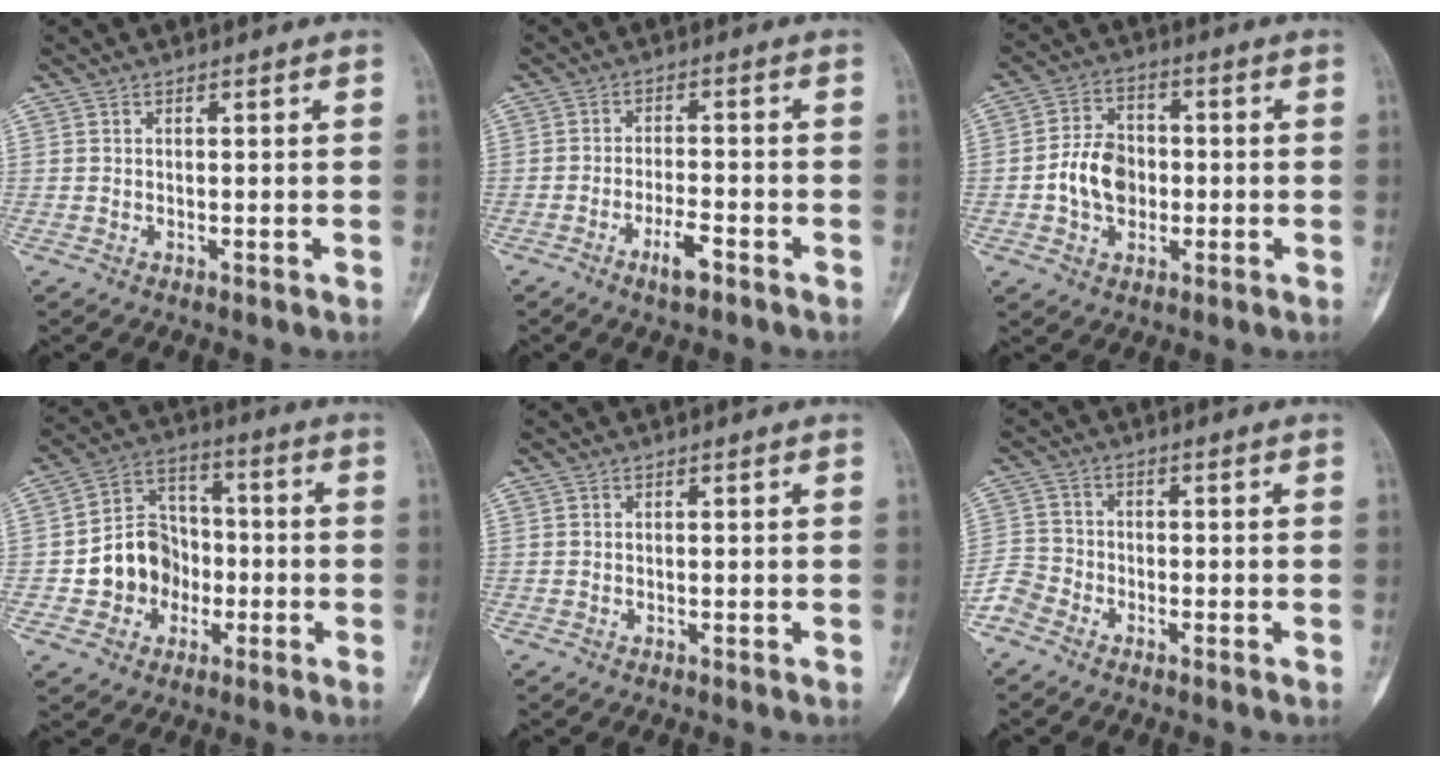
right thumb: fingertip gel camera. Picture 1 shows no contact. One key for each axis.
{"total": 4.6, "fx": -2.8, "fy": 1.3, "fz": 3.4, "tx": -0.059, "ty": 0.017, "tz": -0.051}
{"total": 9.0, "fx": -1.2, "fy": 6.9, "fz": 5.7, "tx": -0.080, "ty": 0.020, "tz": -0.027}
{"total": 11.6, "fx": -2.8, "fy": 10.1, "fz": 4.9, "tx": -0.040, "ty": 0.039, "tz": -0.051}
{"total": 0.0}
{"total": 4.3, "fx": -3.4, "fy": 2.5, "fz": 0.9, "tx": -0.011, "ty": 0.007, "tz": -0.082}